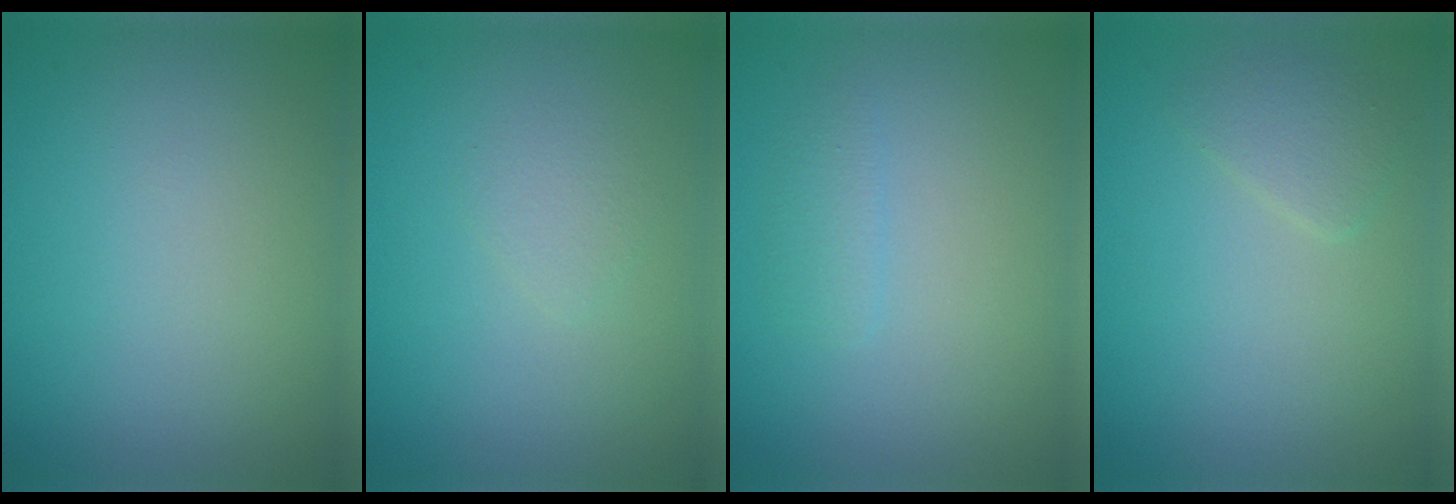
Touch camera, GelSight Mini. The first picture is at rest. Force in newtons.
{"total": 0.9, "press": 0.9, "slide": 0.1}
{"total": 1.1, "press": 1.1, "slide": 0.1}
{"total": 1.5, "press": 1.5, "slide": 0.1}